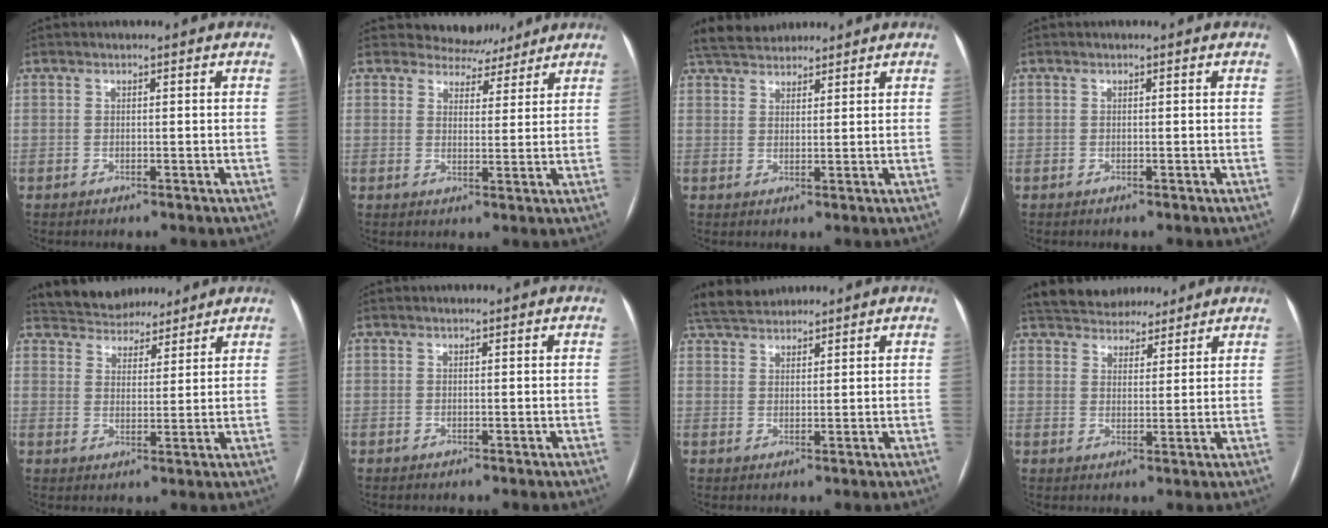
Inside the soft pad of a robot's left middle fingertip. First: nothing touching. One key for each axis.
{"total": 5.8, "fx": 5.2, "fy": 2.5, "fz": -0.3, "tx": 0.009, "ty": 0.001, "tz": 0.066}
{"total": 8.1, "fx": 7.3, "fy": 2.6, "fz": 2.4, "tx": -0.043, "ty": 0.035, "tz": 0.129}
{"total": 0.0}
{"total": 9.3, "fx": 8.6, "fy": 3.3, "fz": 1.4, "tx": -0.018, "ty": 0.019, "tz": 0.132}
{"total": 0.0}
{"total": 6.2, "fx": 5.8, "fy": 1.5, "fz": 1.6, "tx": -0.035, "ty": 0.032, "tz": 0.110}
{"total": 11.7, "fx": 10.4, "fy": 4.4, "fz": 3.0, "tx": -0.047, "ty": 0.026, "tz": 0.158}